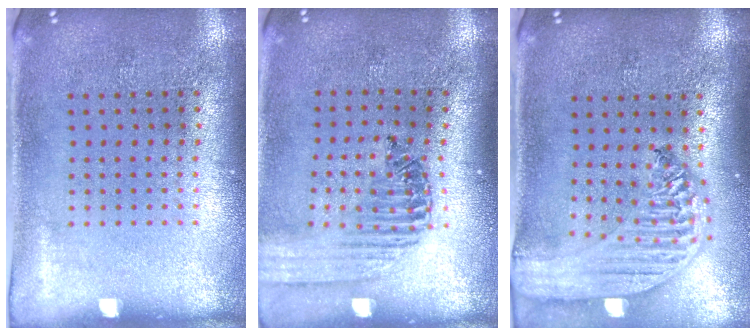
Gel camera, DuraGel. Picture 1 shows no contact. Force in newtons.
{"total": 1.4, "press": 1.4, "slide": 0.2}
{"total": 2.9, "press": 2.3, "slide": 1.7}